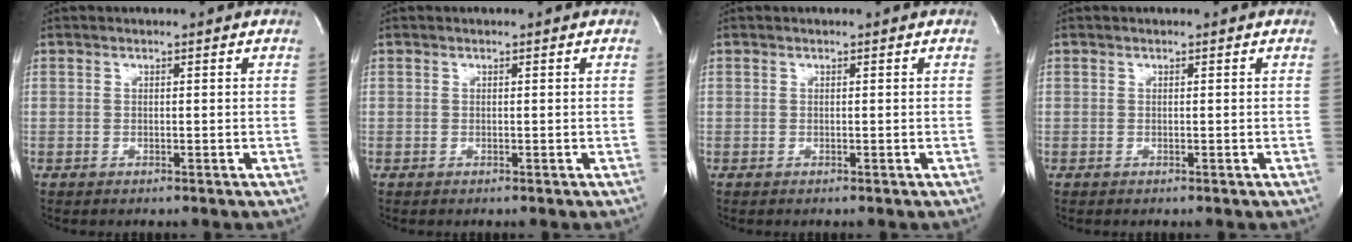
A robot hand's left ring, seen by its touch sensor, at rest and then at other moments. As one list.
[{"total": 0.0}, {"total": 0.0}, {"total": 0.0}]